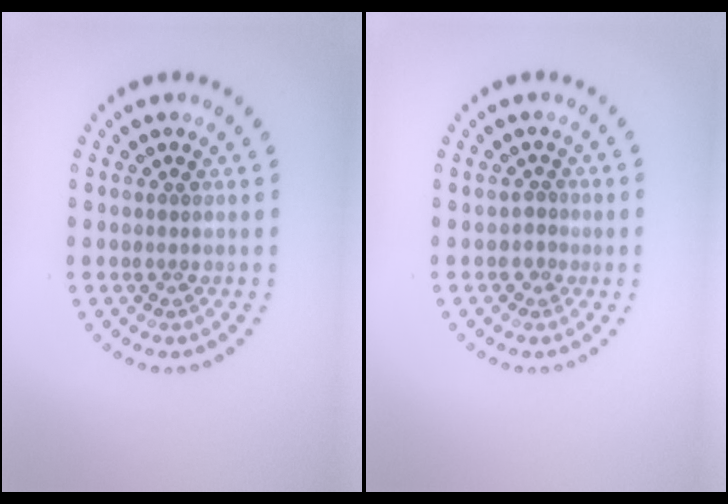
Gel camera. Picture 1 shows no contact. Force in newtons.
{"total": 1.0, "press": 0.6, "slide": 0.8}